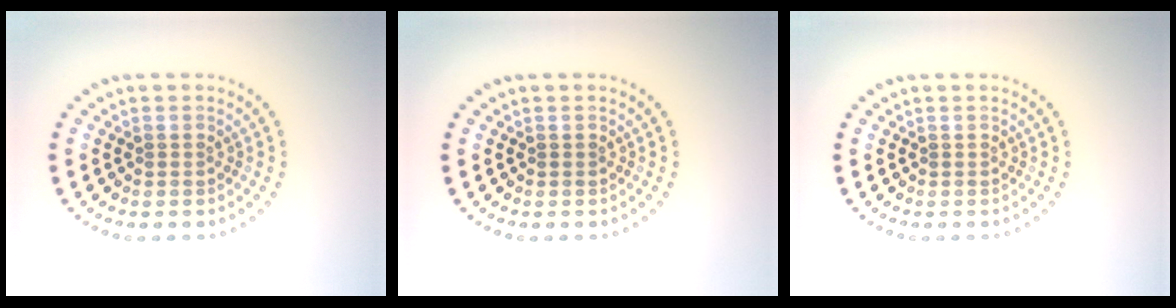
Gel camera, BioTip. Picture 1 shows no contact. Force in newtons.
{"total": 0.0}
{"total": 0.0}